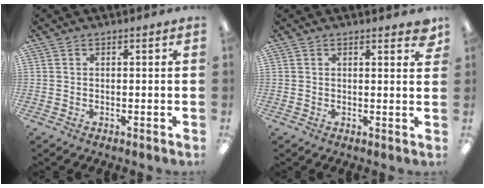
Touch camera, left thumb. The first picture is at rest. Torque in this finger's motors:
{"motor_torque": [0.39, 0.00, 0.38, -0.07, 0.03]}